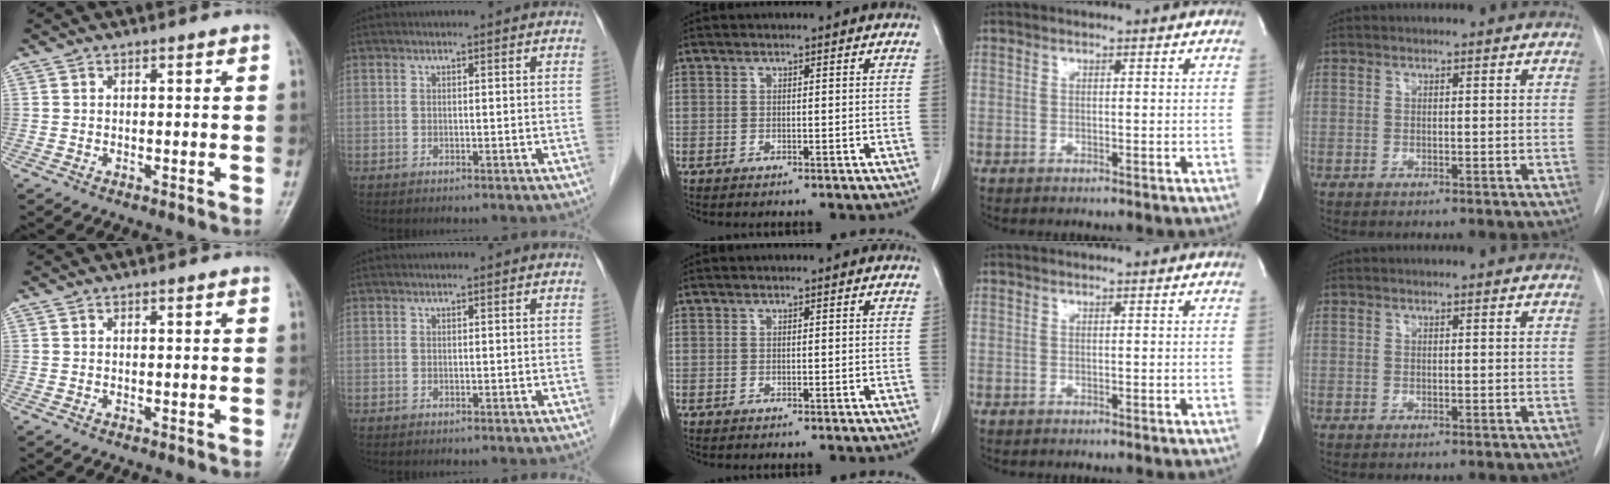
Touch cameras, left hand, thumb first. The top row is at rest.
{}